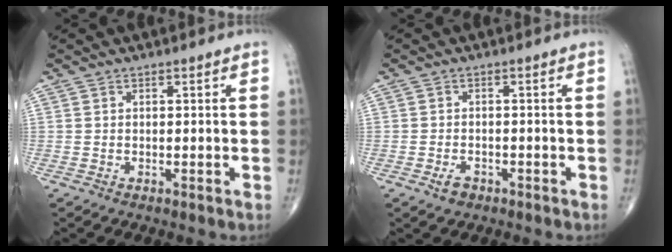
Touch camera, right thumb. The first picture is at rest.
{"total": 2.3, "force": [-1.3, 1.5, 1.2], "torque": [-0.020, 0.005, -0.018]}